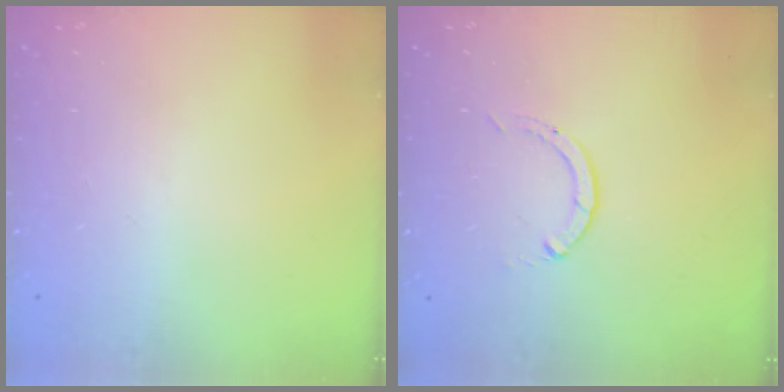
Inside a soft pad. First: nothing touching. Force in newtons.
{"total": 0.0}